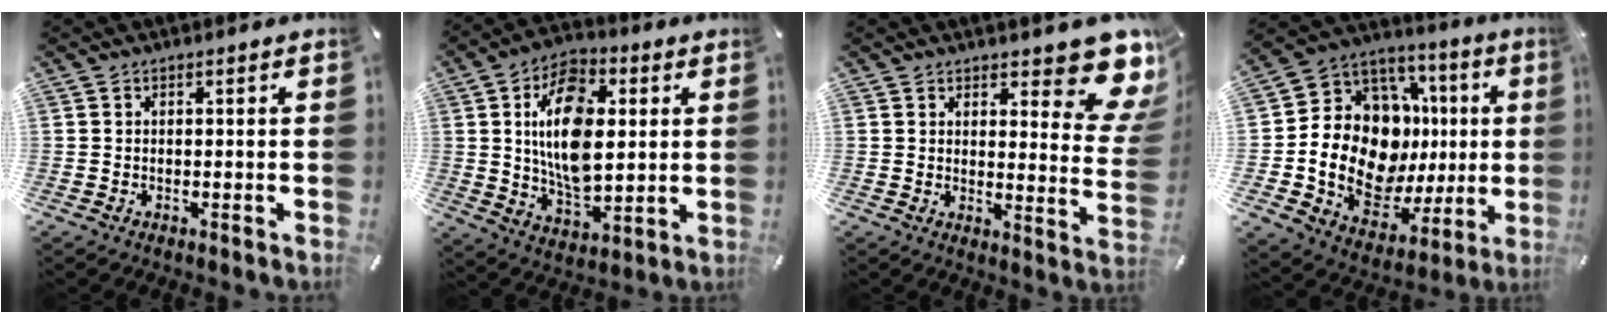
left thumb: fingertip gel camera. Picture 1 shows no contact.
{"total": 16.7, "force": [2.7, 10.5, 12.7], "torque": [-0.247, 0.003, 0.043]}
{"total": 12.6, "force": [8.7, 4.6, 7.8], "torque": [-0.080, -0.079, 0.149]}
{"total": 19.0, "force": [0.4, 14.4, 12.4], "torque": [-0.238, -0.038, 0.026]}